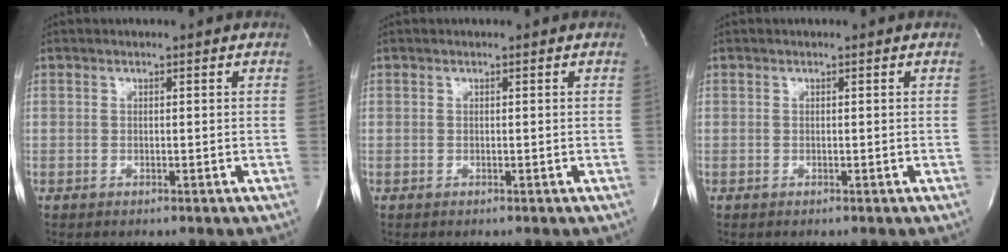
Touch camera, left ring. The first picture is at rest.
{"total": 0.0}
{"total": 0.0}